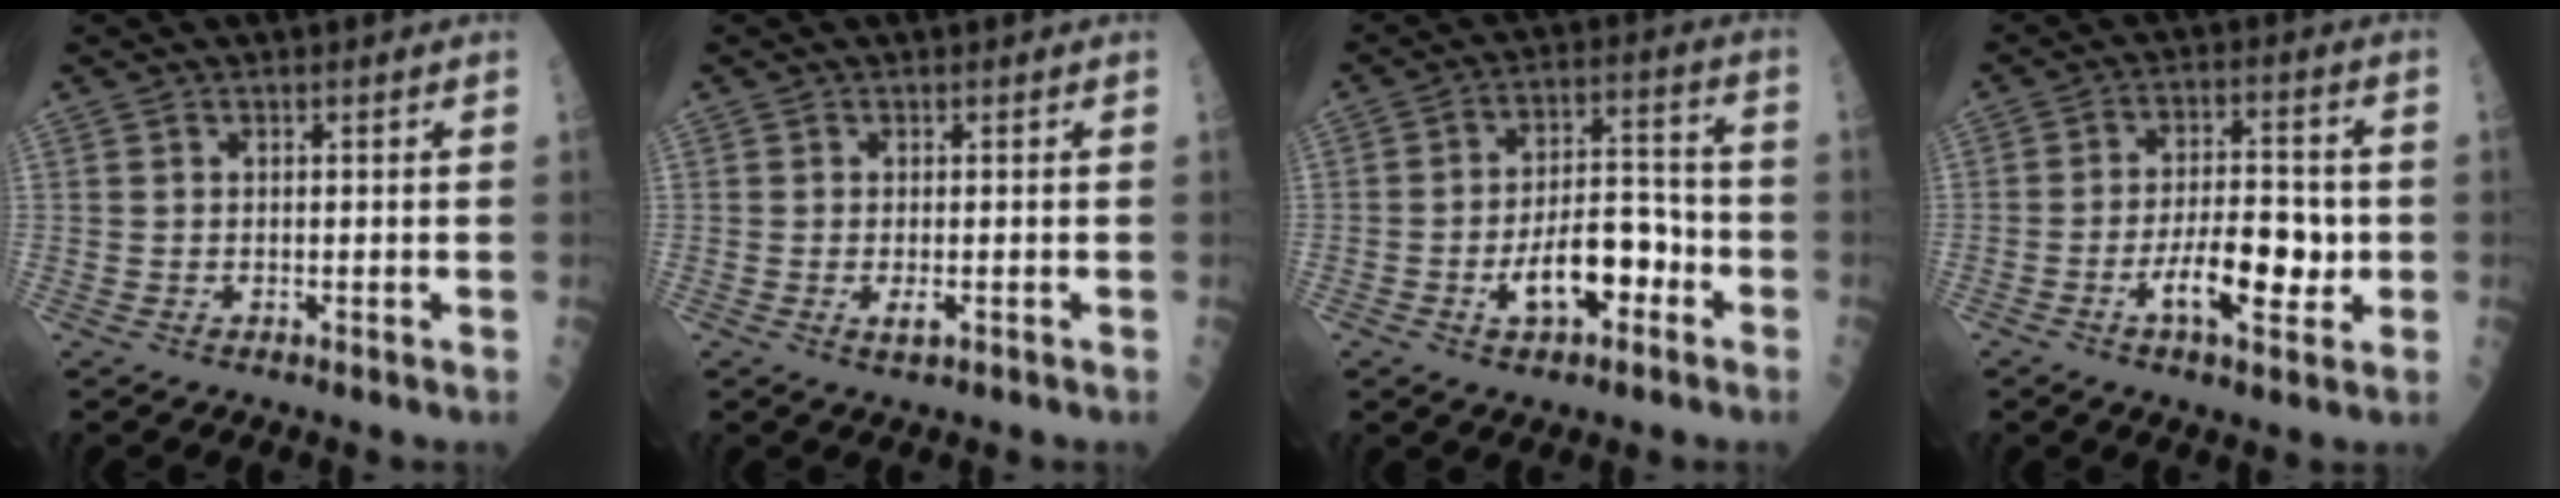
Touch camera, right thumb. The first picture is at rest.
{"total": 1.8, "force": [-0.5, 0.5, 1.7], "torque": [-0.030, -0.004, -0.010]}
{"total": 12.2, "force": [-4.4, 6.1, 9.6], "torque": [-0.136, 0.044, -0.069]}
{"total": 11.9, "force": [-3.0, 4.8, 10.5], "torque": [-0.157, 0.017, -0.050]}